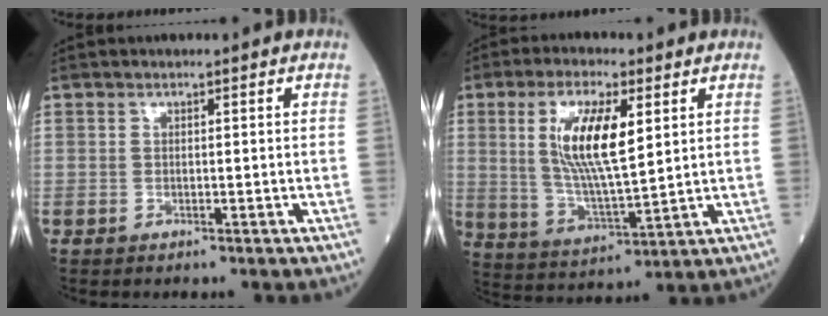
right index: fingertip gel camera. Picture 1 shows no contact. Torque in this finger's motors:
{"motor_torque": [1.56, 0.58, 0.32, 0.21]}